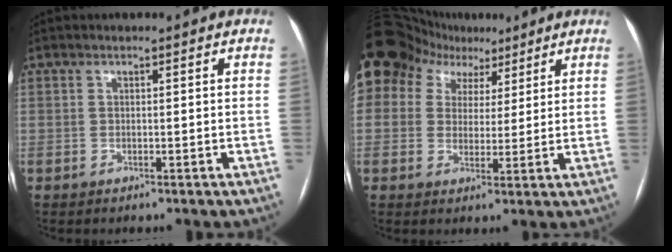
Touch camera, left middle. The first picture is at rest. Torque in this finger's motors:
{"motor_torque": [1.43, -0.71, 1.06, 0.21]}